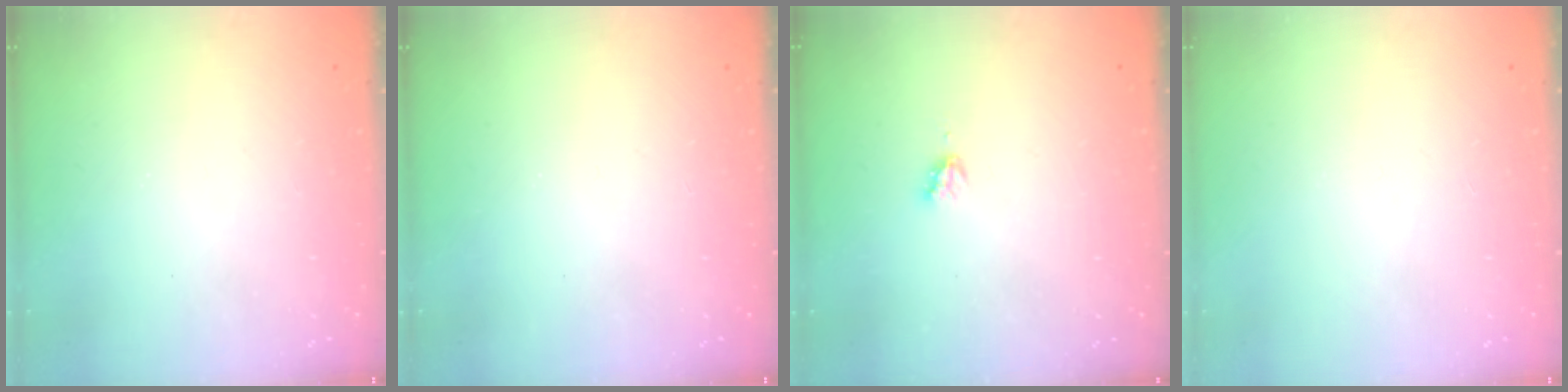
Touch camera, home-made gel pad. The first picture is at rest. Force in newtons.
{"total": 0.0}
{"total": 2.8, "press": 2.8, "slide": 0.3}
{"total": 0.0}